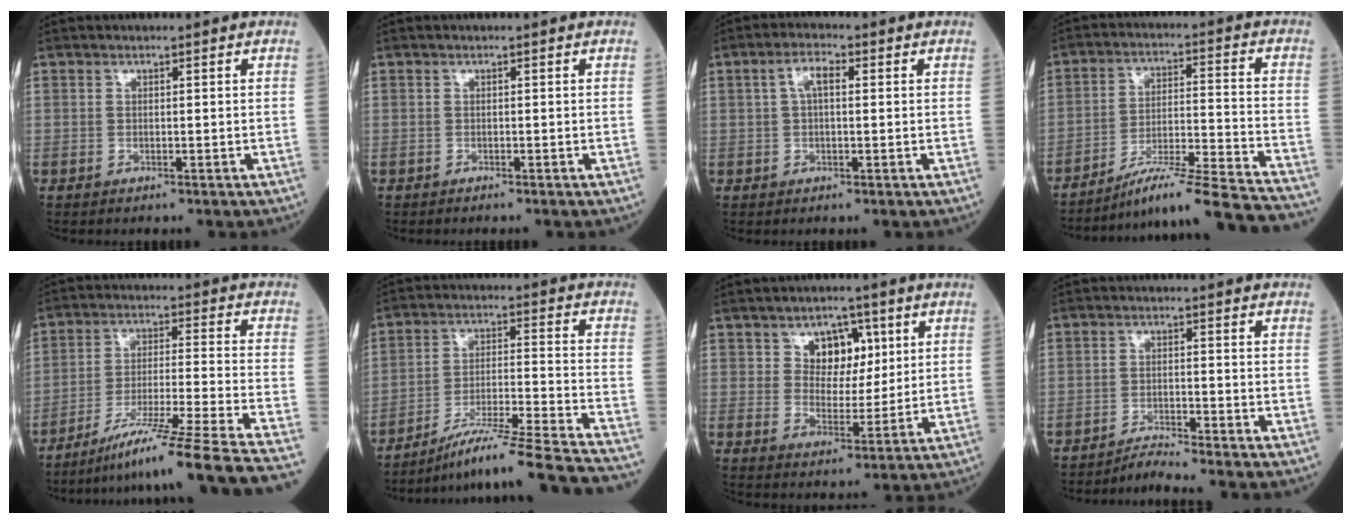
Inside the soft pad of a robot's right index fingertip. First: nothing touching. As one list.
[{"total": 0.0}, {"total": 3.6, "force": [0.8, 1.3, 3.3], "torque": [-0.068, 0.017, 0.017]}, {"total": 19.6, "force": [-17.9, -1.9, 7.8], "torque": [-0.102, -0.011, -0.269]}, {"total": 22.5, "force": [-18.9, -3.3, 11.8], "torque": [-0.141, -0.036, -0.294]}, {"total": 21.2, "force": [-18.8, -2.1, 9.5], "torque": [-0.119, -0.016, -0.285]}, {"total": 6.6, "force": [2.9, 4.5, 3.8], "torque": [-0.051, 0.009, 0.048]}, {"total": 3.3, "force": [-2.9, -1.5, -0.2], "torque": [-0.002, -0.016, -0.054]}]